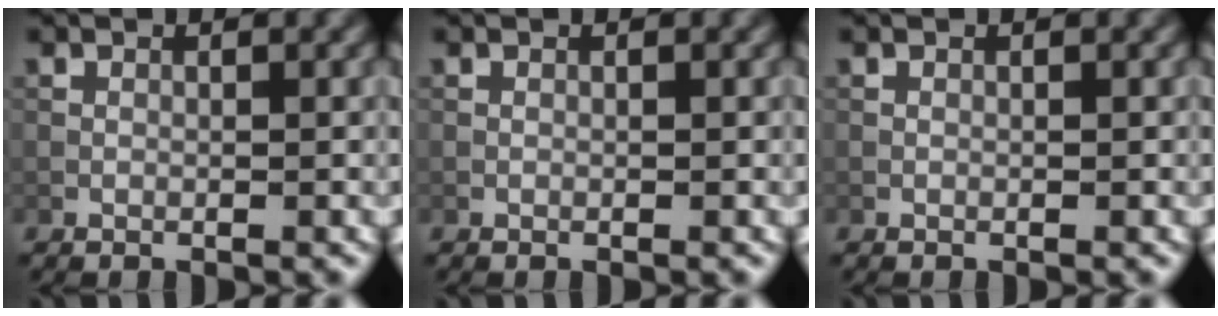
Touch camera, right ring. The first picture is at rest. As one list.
[{"total": 0.0}, {"total": 0.0}]